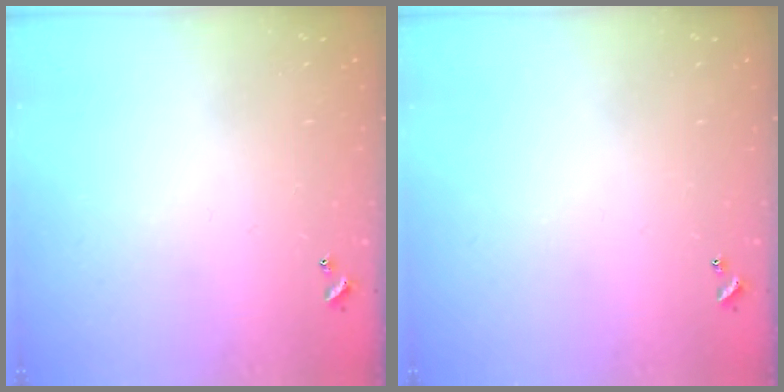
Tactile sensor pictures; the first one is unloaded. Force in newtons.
{"total": 0.0}